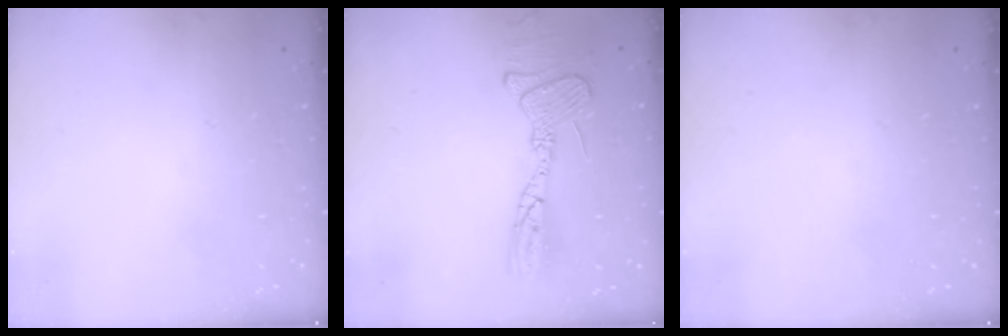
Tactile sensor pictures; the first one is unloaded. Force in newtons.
{"total": 13.1, "press": 13.1, "slide": 0.3}
{"total": 0.0}